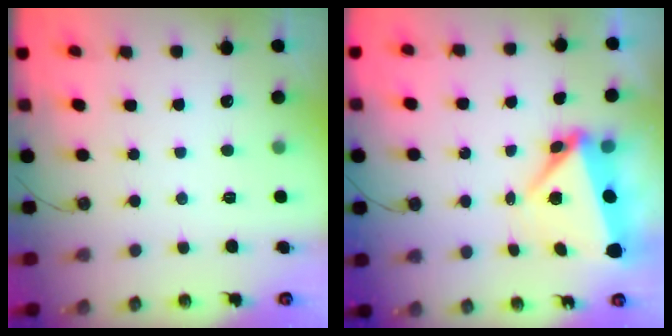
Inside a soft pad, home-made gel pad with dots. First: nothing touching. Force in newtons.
{"total": 6.4, "press": 6.0, "slide": 2.1}